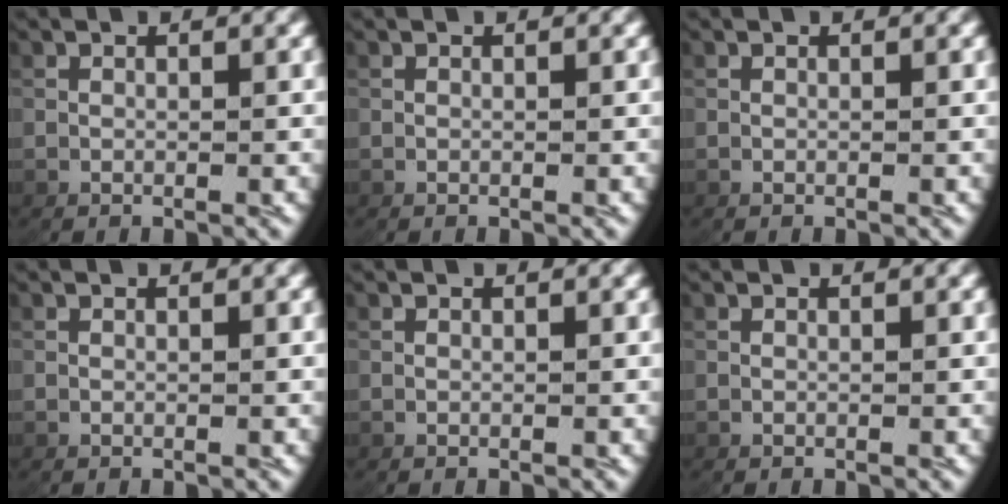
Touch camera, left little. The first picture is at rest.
{"total": 0.0}
{"total": 0.0}
{"total": 0.0}
{"total": 0.0}
{"total": 0.0}